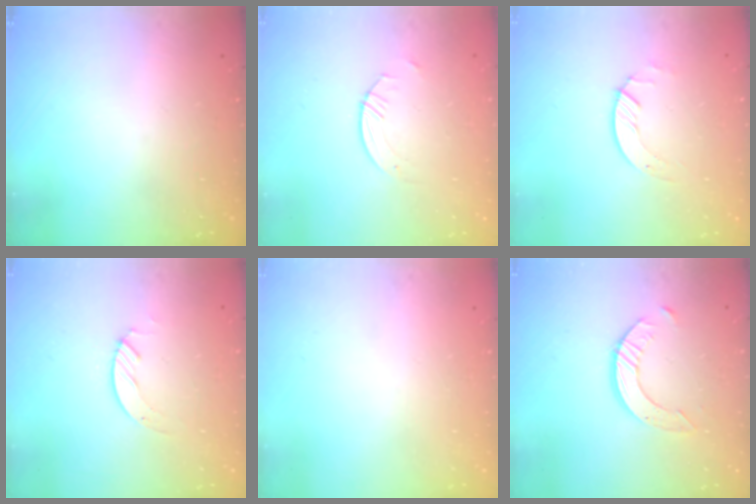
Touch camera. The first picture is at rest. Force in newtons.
{"total": 0.8, "press": 0.8, "slide": 0.2}
{"total": 2.0, "press": 2.0, "slide": 0.2}
{"total": 2.1, "press": 2.1, "slide": 0.2}
{"total": 0.0}
{"total": 8.0, "press": 7.9, "slide": 0.8}